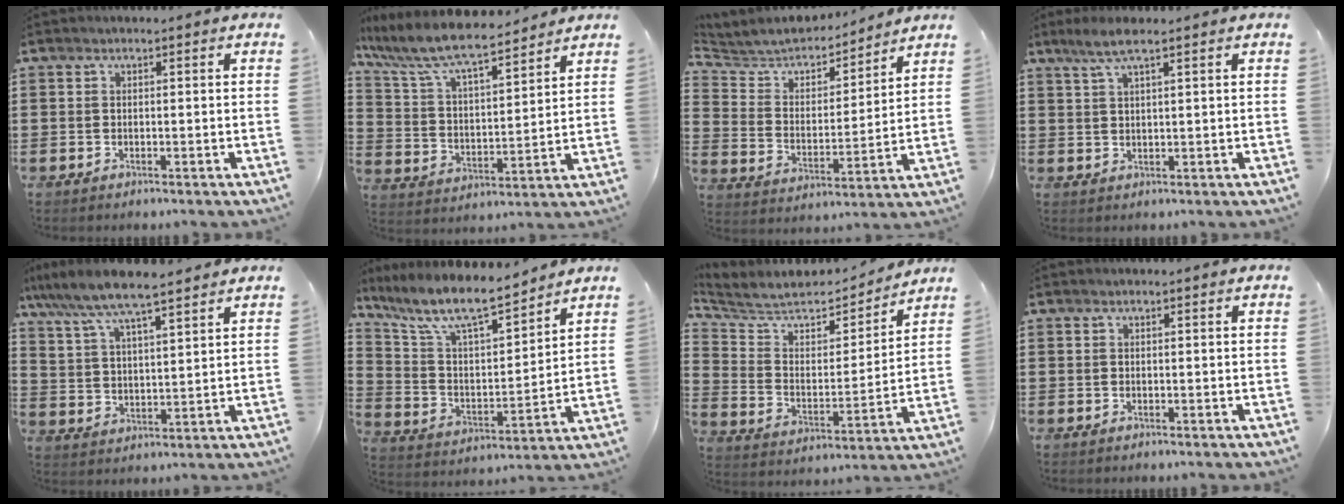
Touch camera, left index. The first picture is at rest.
{"total": 8.9, "force": [7.7, 1.4, 4.1], "torque": [-0.112, -0.040, 0.132]}
{"total": 5.4, "force": [5.1, 1.5, 0.9], "torque": [-0.052, -0.039, 0.083]}
{"total": 3.9, "force": [2.5, 0.4, 3.0], "torque": [-0.063, 0.002, 0.045]}
{"total": 7.5, "force": [6.5, 0.8, 3.5], "torque": [-0.091, -0.028, 0.115]}
{"total": 9.7, "force": [8.1, 1.8, 5.0], "torque": [-0.131, -0.046, 0.138]}
{"total": 6.3, "force": [5.6, 1.9, 2.2], "torque": [-0.076, -0.040, 0.092]}
{"total": 0.0}